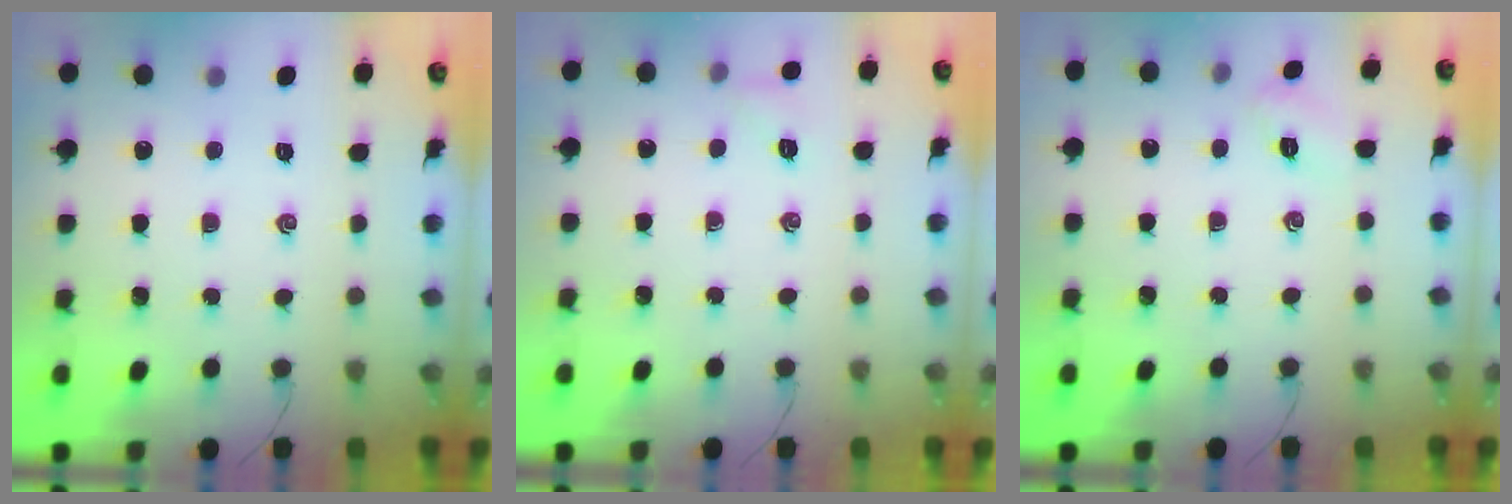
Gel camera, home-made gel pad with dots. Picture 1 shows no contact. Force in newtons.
{"total": 5.2, "press": 5.0, "slide": 1.5}
{"total": 3.4, "press": 3.2, "slide": 1.1}